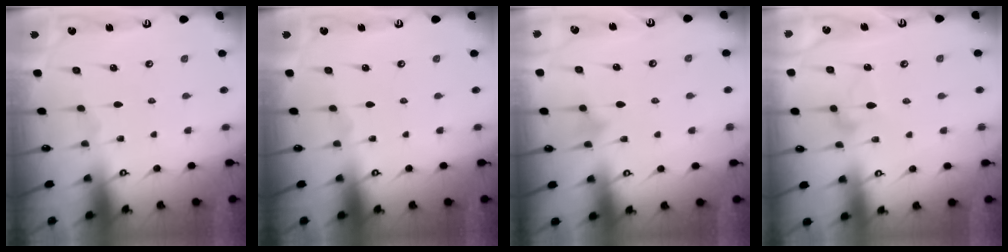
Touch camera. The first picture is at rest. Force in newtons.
{"total": 0.0}
{"total": 5.8, "press": 5.8, "slide": 0.3}
{"total": 8.6, "press": 8.6, "slide": 0.4}